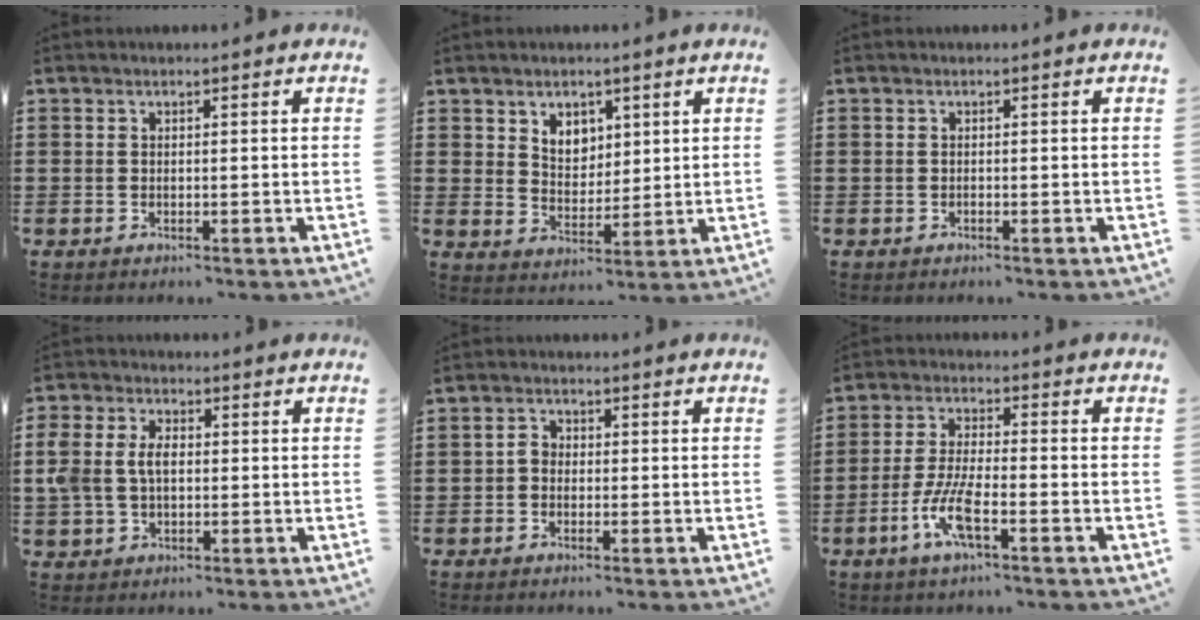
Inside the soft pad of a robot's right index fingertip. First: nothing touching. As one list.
[{"total": 4.4, "force": [2.8, 3.1, 1.0], "torque": [-0.036, 0.004, 0.054]}, {"total": 0.0}, {"total": 5.2, "force": [0.2, 3.5, 3.8], "torque": [-0.101, 0.006, -0.005]}, {"total": 1.8, "force": [-0.5, 1.3, 1.1], "torque": [-0.024, 0.005, -0.011]}, {"total": 7.2, "force": [-3.4, 1.7, 6.1], "torque": [-0.138, -0.011, -0.067]}]